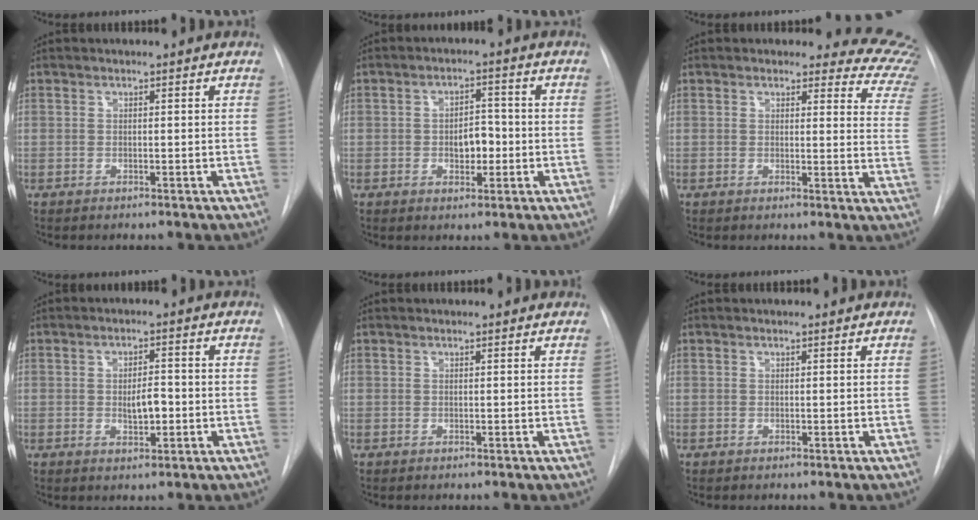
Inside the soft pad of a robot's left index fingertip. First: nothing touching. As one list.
[{"total": 4.5, "force": [-0.8, 2.6, 3.6], "torque": [-0.049, 0.009, -0.009]}, {"total": 11.5, "force": [11.1, 2.8, 1.3], "torque": [0.035, -0.088, 0.073]}, {"total": 3.8, "force": [-0.5, 1.6, 3.4], "torque": [-0.051, 0.001, -0.004]}, {"total": 1.1, "force": [1.0, 0.2, 0.3], "torque": [-0.012, 0.008, 0.012]}, {"total": 0.5, "force": [0.5, 0.1, 0.1], "torque": [-0.006, 0.003, 0.008]}]